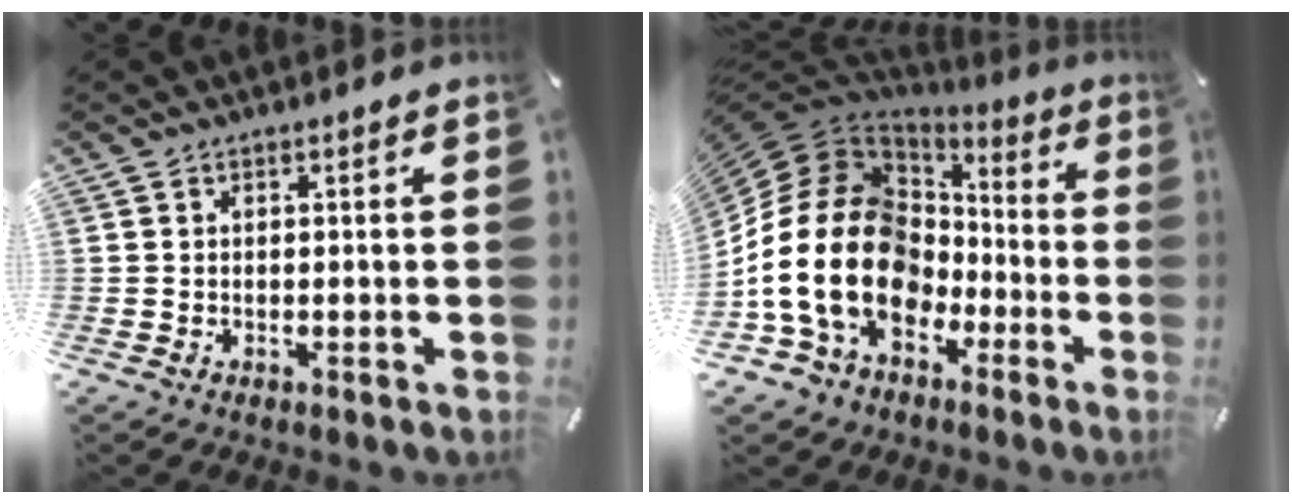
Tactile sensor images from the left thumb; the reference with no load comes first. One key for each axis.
{"total": 22.9, "fx": -4.6, "fy": 17.0, "fz": 14.6, "tx": -0.331, "ty": 0.021, "tz": -0.074}